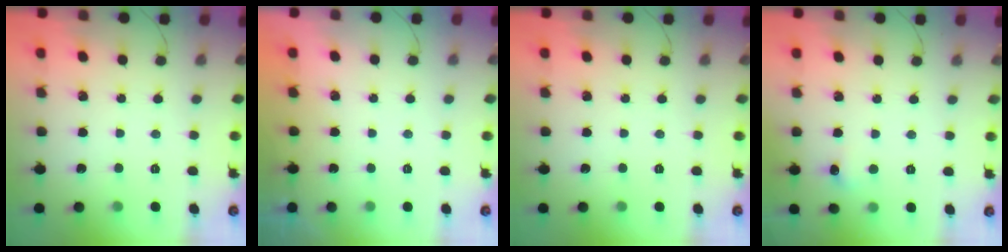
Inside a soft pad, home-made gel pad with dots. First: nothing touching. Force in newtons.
{"total": 0.0}
{"total": 0.0}
{"total": 4.4, "press": 4.2, "slide": 1.2}